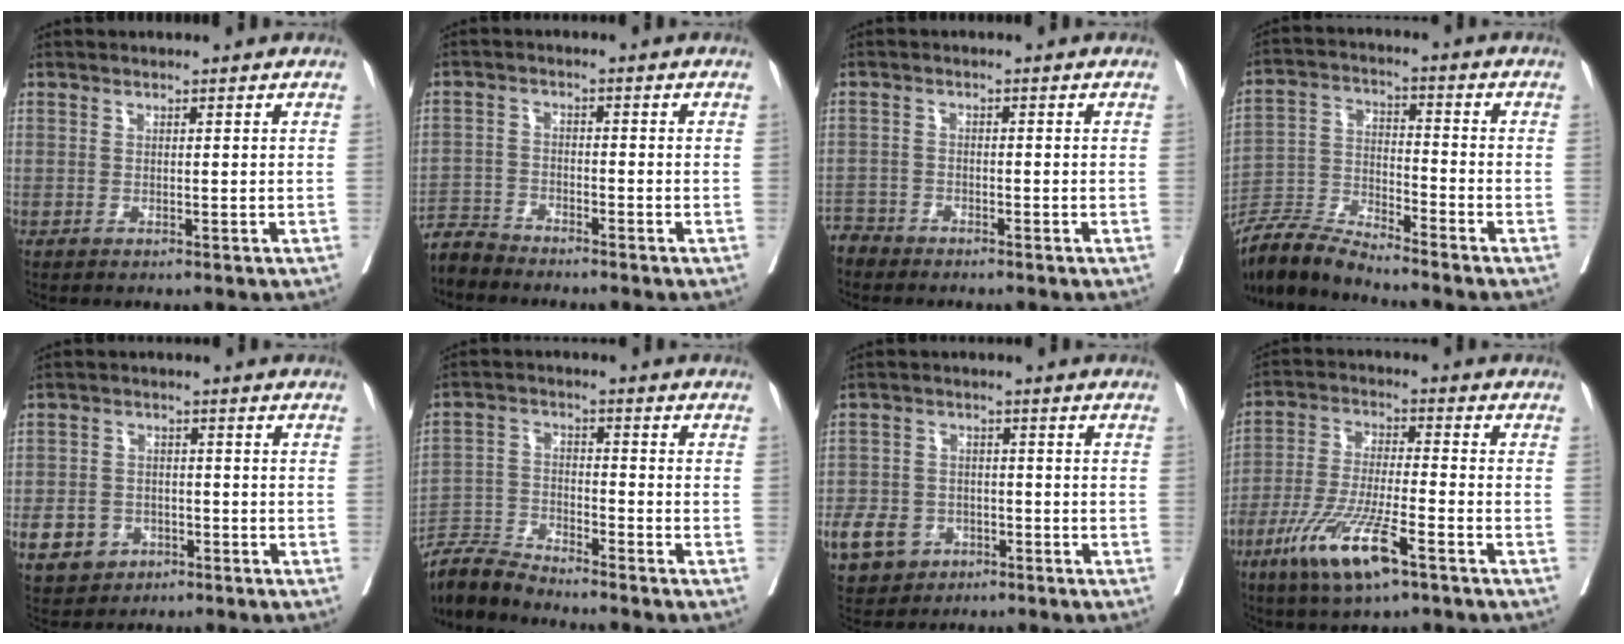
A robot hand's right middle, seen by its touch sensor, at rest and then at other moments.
{"total": 3.8, "force": [-3.8, 0.2, -0.6], "torque": [0.017, -0.011, -0.075]}
{"total": 2.7, "force": [-2.5, 0.7, -0.8], "torque": [0.019, -0.004, -0.053]}
{"total": 8.3, "force": [-8.1, -0.2, 1.7], "torque": [-0.034, -0.002, -0.157]}
{"total": 7.5, "force": [-3.3, 6.2, 2.5], "torque": [-0.056, 0.008, -0.043]}
{"total": 6.7, "force": [-6.7, -0.1, 0.5], "torque": [-0.014, -0.005, -0.130]}
{"total": 9.9, "force": [-4.6, 7.9, 3.7], "torque": [-0.094, 0.006, -0.068]}
{"total": 12.5, "force": [-6.9, 2.1, 10.2], "torque": [-0.206, -0.021, -0.125]}